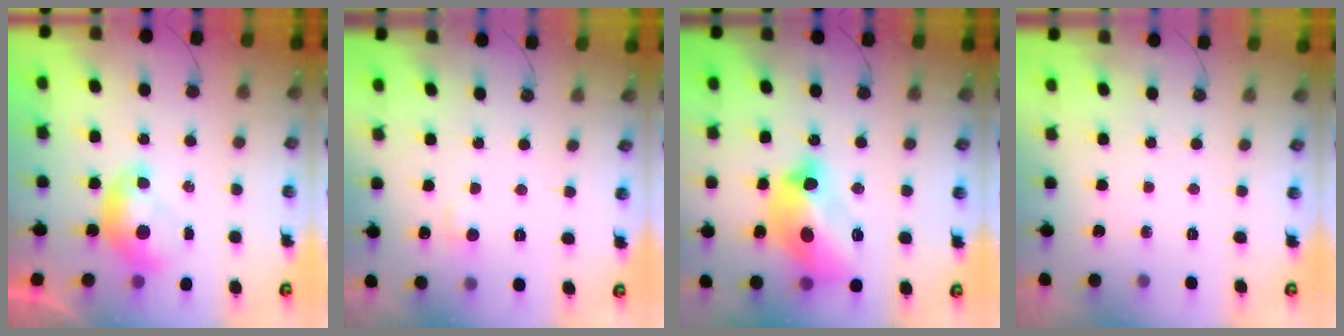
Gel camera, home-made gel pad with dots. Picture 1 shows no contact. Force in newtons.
{"total": 1.5, "press": 1.2, "slide": 0.8}
{"total": 13.4, "press": 13.3, "slide": 1.6}
{"total": 0.0}